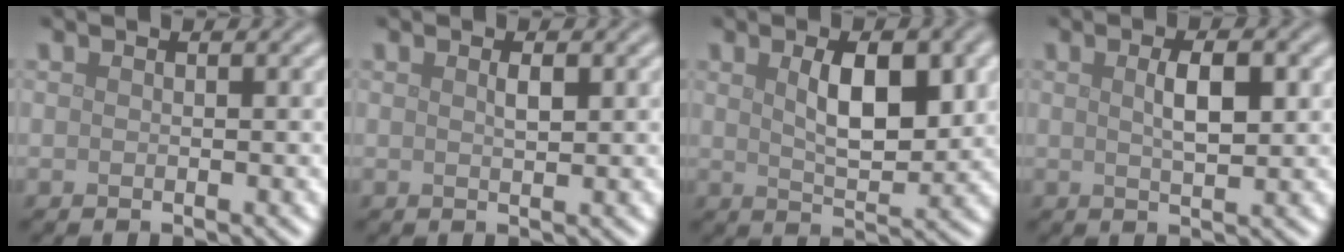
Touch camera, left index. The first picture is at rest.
{"total": 1.1, "force": [0.4, 0.3, 0.9], "torque": [-0.019, 0.001, 0.008]}
{"total": 5.5, "force": [1.5, 2.2, 4.8], "torque": [-0.081, 0.000, 0.028]}
{"total": 3.1, "force": [0.8, 0.9, 2.8], "torque": [-0.050, 0.003, 0.014]}